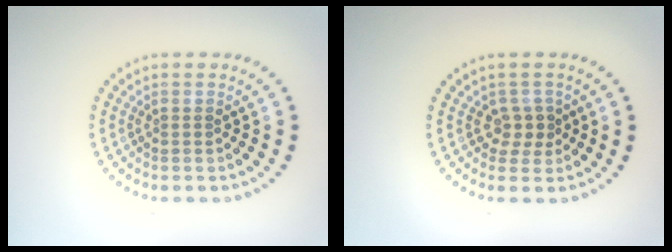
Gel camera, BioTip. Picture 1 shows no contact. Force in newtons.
{"total": 1.9, "press": 1.6, "slide": 1.0}